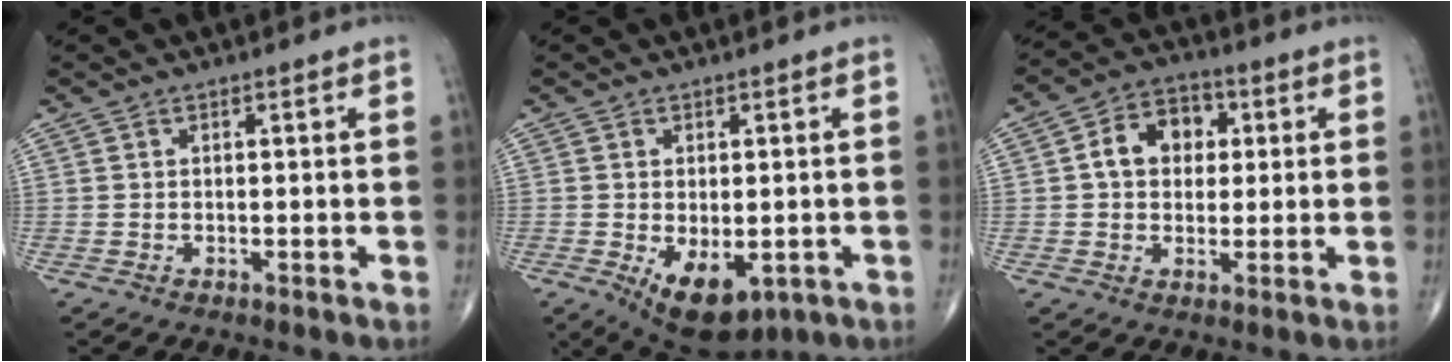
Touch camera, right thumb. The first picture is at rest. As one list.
[{"total": 9.7, "force": [-3.1, 5.4, 7.5], "torque": [-0.103, -0.011, -0.031]}, {"total": 9.1, "force": [1.6, 7.0, 5.6], "torque": [-0.063, 0.016, 0.018]}]